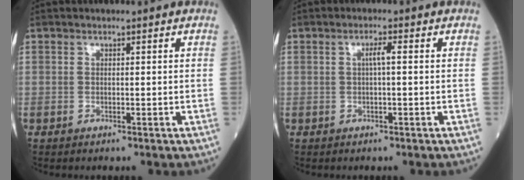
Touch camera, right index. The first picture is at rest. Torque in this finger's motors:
{"motor_torque": [0.38, -0.06, 0.21, 0.06]}